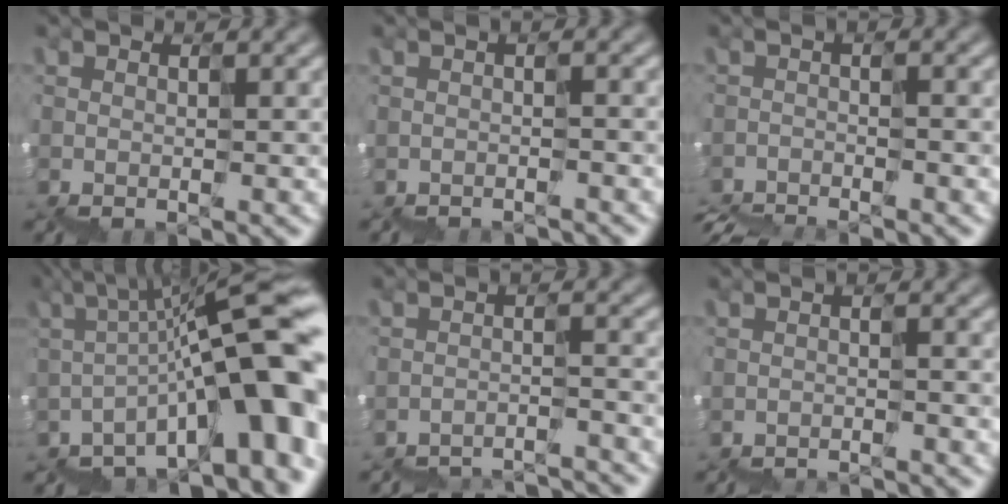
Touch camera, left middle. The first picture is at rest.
{"total": 2.2, "force": [-2.2, 0.2, 0.3], "torque": [0.009, 0.004, -0.022]}
{"total": 4.7, "force": [-4.6, 0.3, 1.0], "torque": [-0.015, 0.000, -0.062]}
{"total": 14.1, "force": [-2.9, 4.4, 13.1], "torque": [-0.160, 0.036, -0.036]}
{"total": 7.5, "force": [-7.4, 0.9, 1.0], "torque": [-0.011, 0.014, -0.088]}
{"total": 2.8, "force": [-2.8, 0.0, 0.2], "torque": [0.004, 0.003, -0.035]}